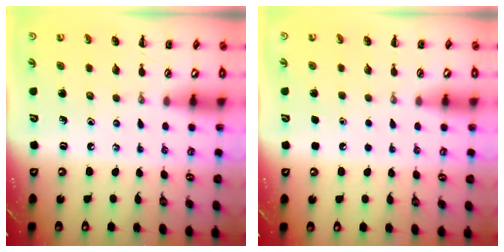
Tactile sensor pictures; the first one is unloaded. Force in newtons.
{"total": 1.8, "press": 1.8, "slide": 0.1}